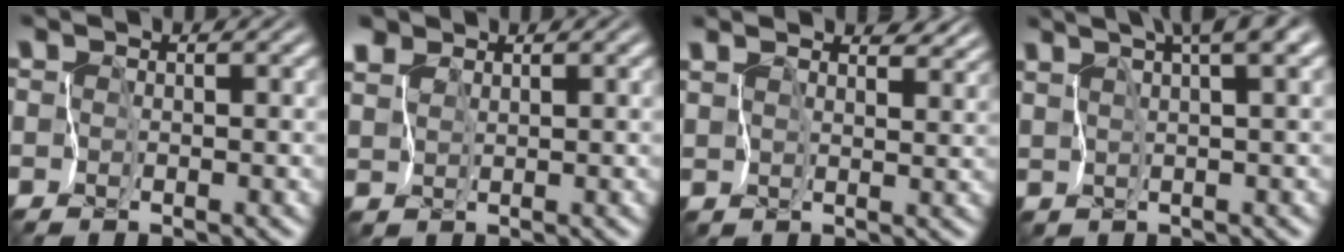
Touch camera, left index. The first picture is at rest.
{"total": 1.7, "force": [1.6, 0.5, -0.2], "torque": [-0.008, 0.005, 0.031]}
{"total": 4.7, "force": [4.0, 1.7, 1.8], "torque": [-0.045, 0.001, 0.054]}
{"total": 5.9, "force": [3.9, 0.8, 4.3], "torque": [-0.075, 0.017, 0.068]}